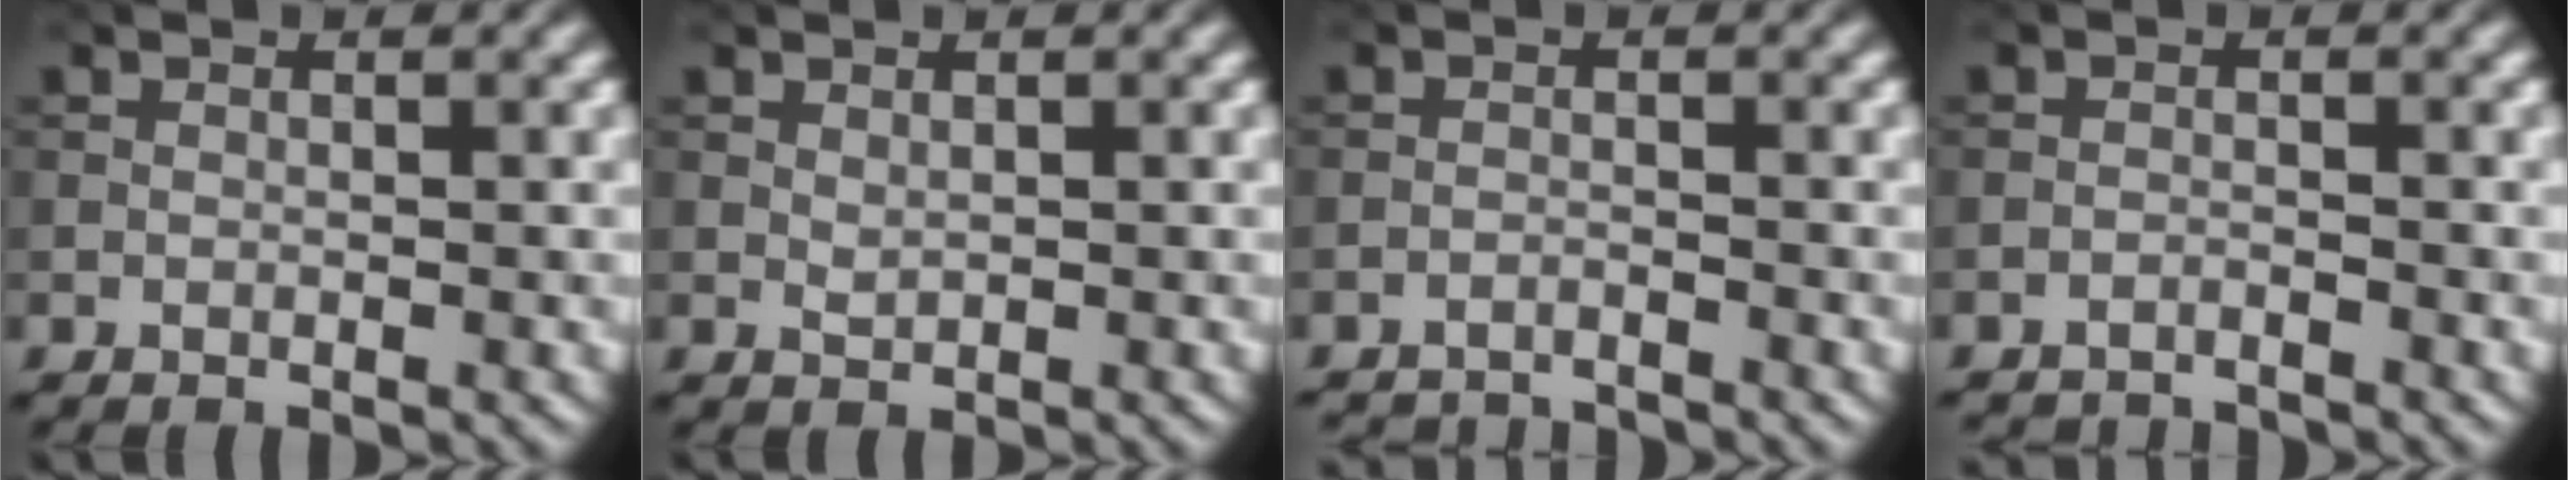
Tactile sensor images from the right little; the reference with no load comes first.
{"total": 0.7, "force": [0.4, 0.4, 0.4], "torque": [-0.013, -0.003, 0.011]}
{"total": 3.7, "force": [-3.6, 0.3, 0.6], "torque": [-0.014, -0.011, -0.065]}
{"total": 3.0, "force": [-2.9, 0.2, 0.5], "torque": [-0.009, -0.009, -0.053]}